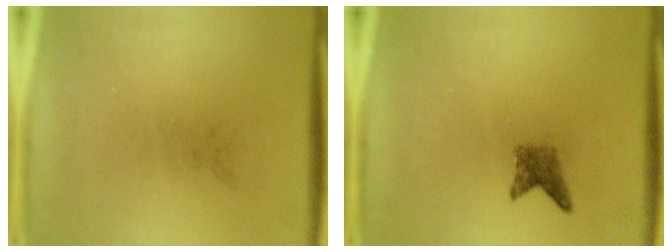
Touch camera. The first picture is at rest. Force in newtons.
{"total": 2.0}